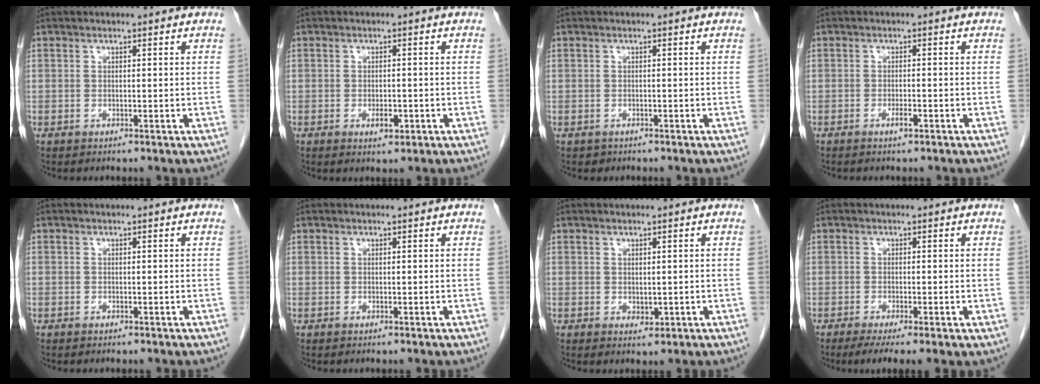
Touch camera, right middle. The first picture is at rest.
{"total": 2.3, "force": [-1.0, 0.9, 1.8], "torque": [-0.032, -0.001, -0.010]}
{"total": 0.9, "force": [-0.7, 0.6, 0.0], "torque": [-0.012, 0.001, -0.010]}
{"total": 1.3, "force": [-0.9, 0.1, 0.9], "torque": [-0.022, -0.002, -0.016]}
{"total": 0.0}
{"total": 0.0}
{"total": 1.2, "force": [-0.2, 0.7, 0.9], "torque": [-0.015, -0.005, 0.002]}
{"total": 6.1, "force": [-3.7, 1.0, 4.8], "torque": [-0.071, -0.018, -0.060]}